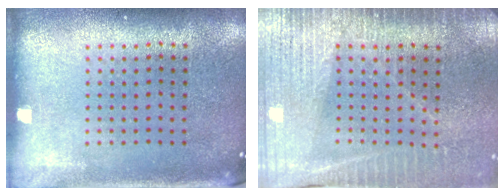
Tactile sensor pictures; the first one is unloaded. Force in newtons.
{"total": 3.5, "press": 3.3, "slide": 1.3}